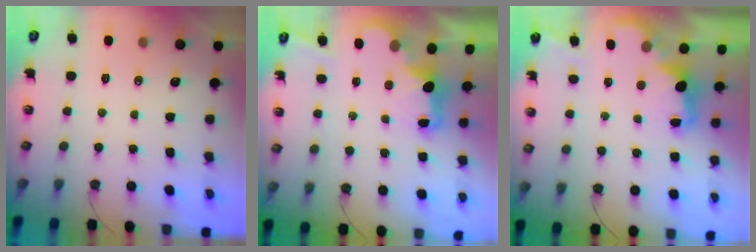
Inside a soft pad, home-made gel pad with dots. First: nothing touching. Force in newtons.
{"total": 3.0, "press": 2.9, "slide": 0.6}
{"total": 2.4, "press": 2.3, "slide": 0.6}